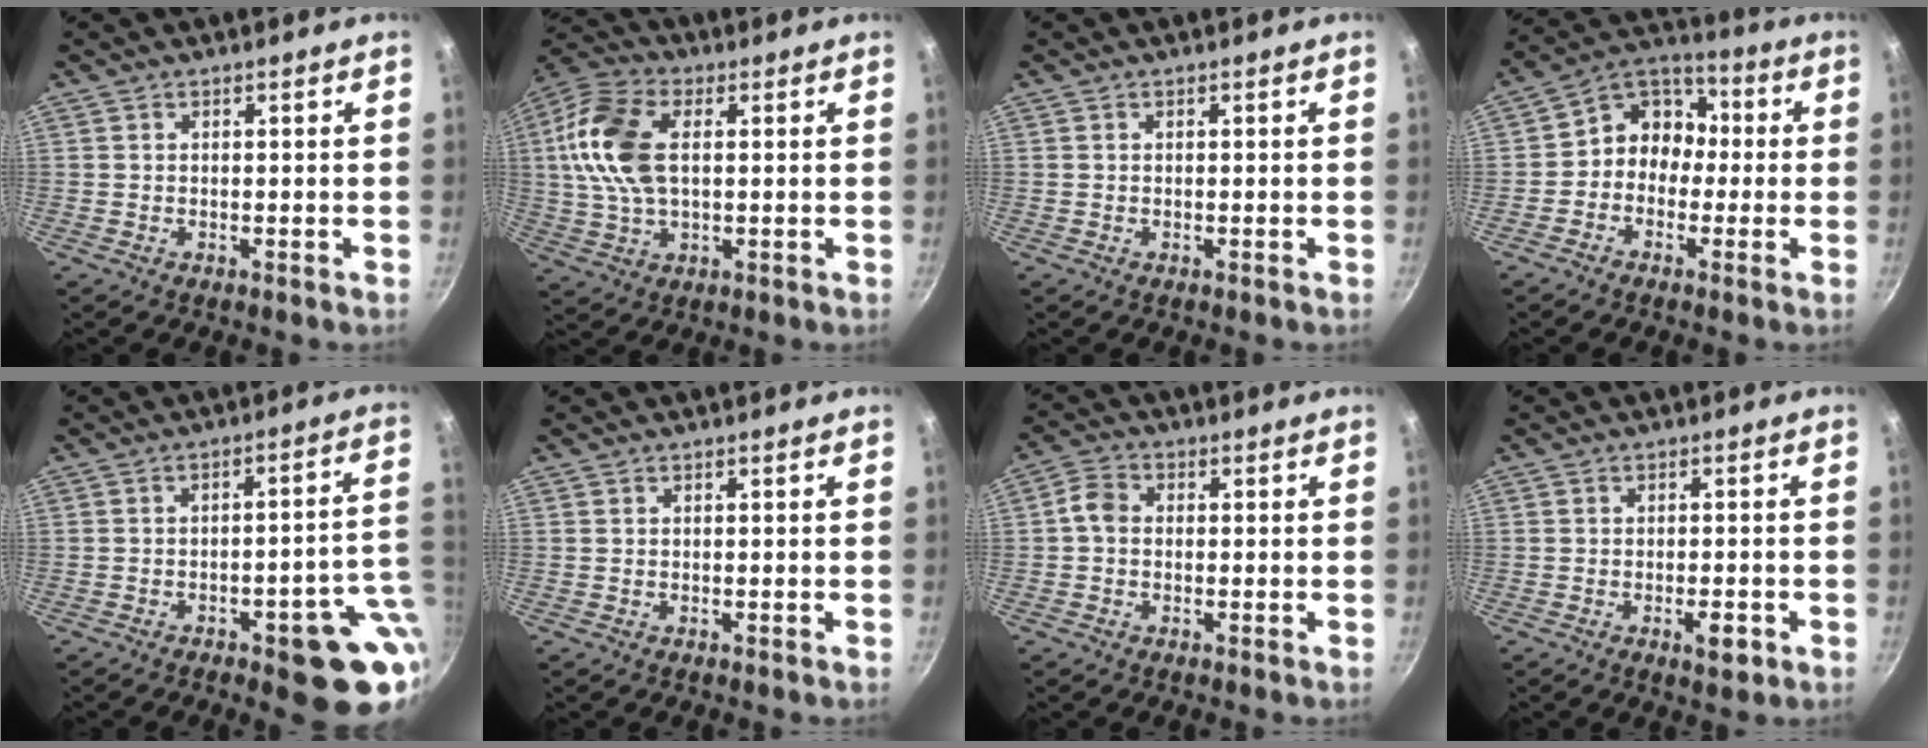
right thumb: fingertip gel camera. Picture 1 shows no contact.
{"total": 14.4, "force": [2.1, 8.4, 11.5], "torque": [-0.218, 0.015, 0.028]}
{"total": 0.0}
{"total": 9.4, "force": [-1.1, 8.0, 4.8], "torque": [-0.033, 0.043, -0.046]}
{"total": 14.0, "force": [-3.6, 4.7, 12.7], "torque": [-0.111, 0.029, -0.042]}
{"total": 0.0}
{"total": 3.6, "force": [-0.3, 2.8, 2.2], "torque": [-0.043, 0.015, -0.018]}
{"total": 3.8, "force": [-1.6, 1.5, 3.1], "torque": [-0.041, 0.009, -0.020]}